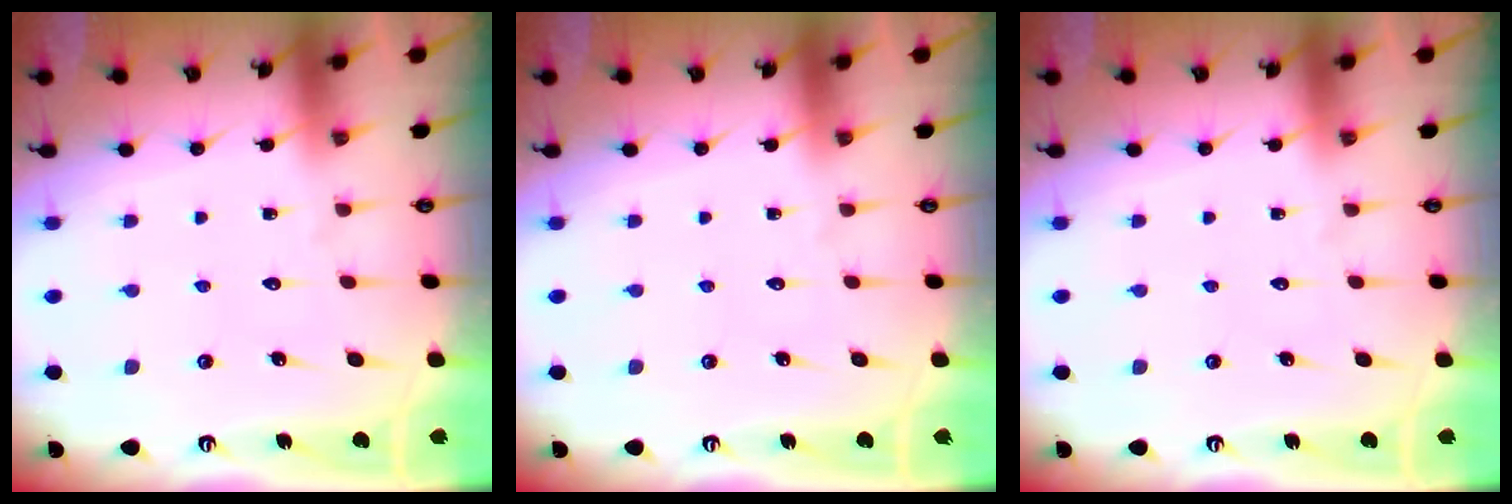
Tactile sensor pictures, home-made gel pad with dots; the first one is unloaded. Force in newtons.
{"total": 0.0}
{"total": 0.0}